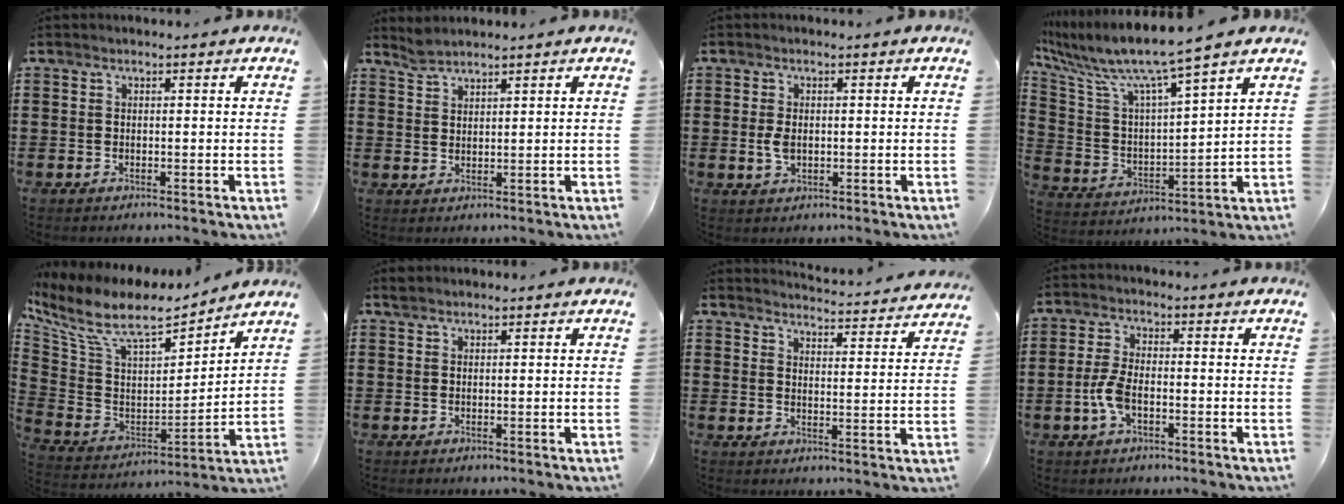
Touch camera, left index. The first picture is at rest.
{"total": 3.0, "force": [3.0, 0.2, 0.3], "torque": [-0.014, -0.005, 0.058]}
{"total": 2.8, "force": [0.1, 1.6, 2.2], "torque": [-0.060, -0.002, -0.004]}
{"total": 7.7, "force": [6.7, 0.0, 3.7], "torque": [-0.105, -0.045, 0.106]}
{"total": 10.5, "force": [8.1, 3.5, 5.7], "torque": [-0.146, -0.049, 0.142]}
{"total": 0.9, "force": [0.8, 0.3, 0.2], "torque": [-0.005, 0.002, 0.016]}
{"total": 3.9, "force": [3.9, -0.5, 0.1], "torque": [-0.011, -0.035, 0.064]}
{"total": 5.2, "force": [-1.5, 2.5, 4.3], "torque": [-0.110, -0.004, -0.035]}